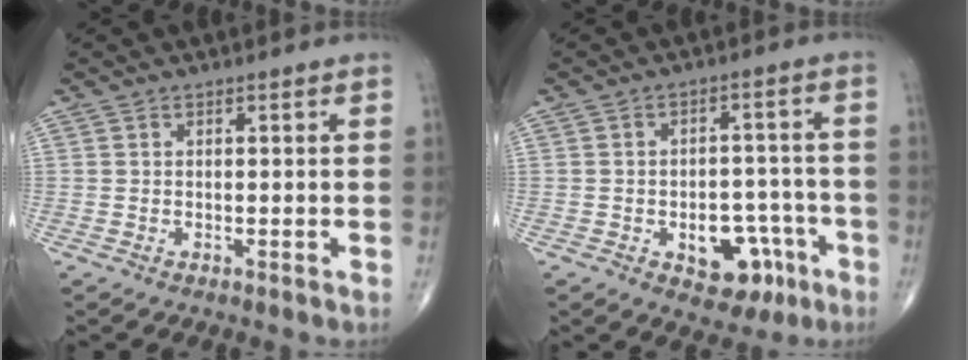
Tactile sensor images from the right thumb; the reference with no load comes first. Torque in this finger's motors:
{"motor_torque": [3.03, 1.98, 0.49, -0.71, 0.16]}